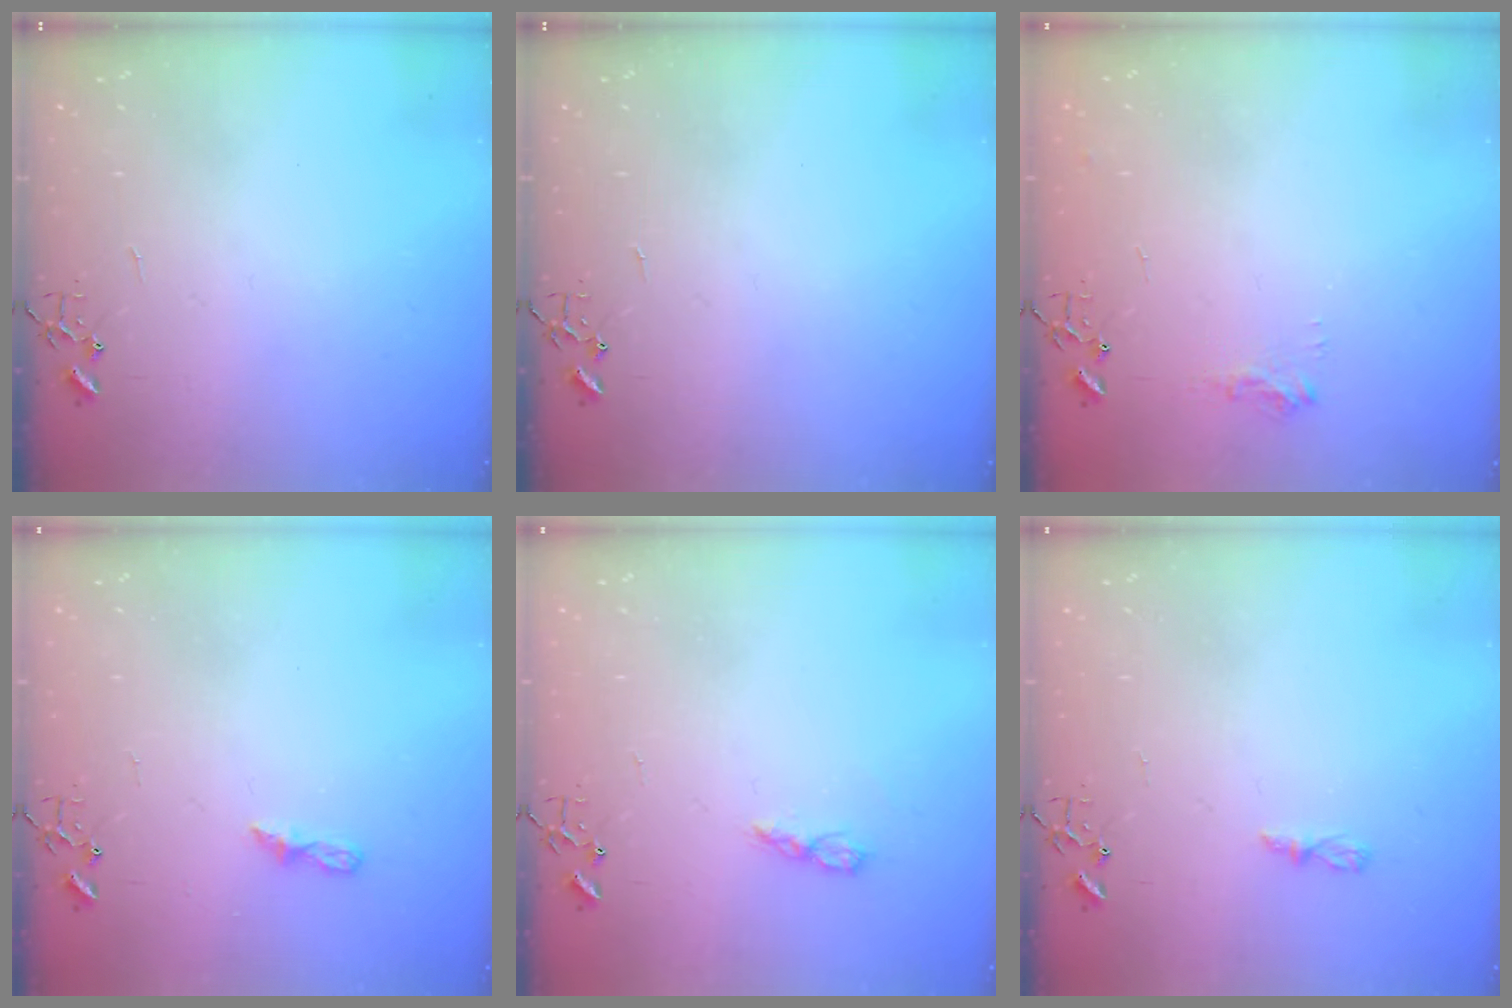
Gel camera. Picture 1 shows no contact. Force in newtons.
{"total": 0.0}
{"total": 8.2, "press": 8.2, "slide": 0.9}
{"total": 5.3, "press": 5.3, "slide": 0.6}
{"total": 5.0, "press": 5.0, "slide": 0.6}
{"total": 4.4, "press": 4.4, "slide": 0.6}